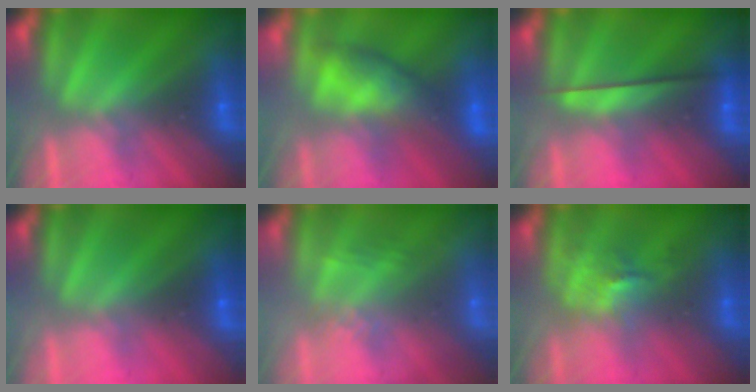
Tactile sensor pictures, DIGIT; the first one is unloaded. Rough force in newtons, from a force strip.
{"total": 6.6}
{"total": 2.4}
{"total": 3.0}
{"total": 3.3}
{"total": 2.4}